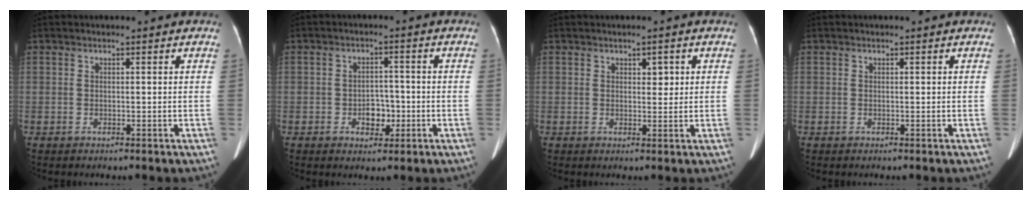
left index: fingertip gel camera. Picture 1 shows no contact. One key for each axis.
{"total": 3.9, "fx": -1.3, "fy": 2.6, "fz": 2.6, "tx": -0.036, "ty": 0.009, "tz": -0.016}
{"total": 2.1, "fx": 0.8, "fy": 1.1, "fz": 1.6, "tx": -0.019, "ty": 0.002, "tz": 0.012}
{"total": 0.0}